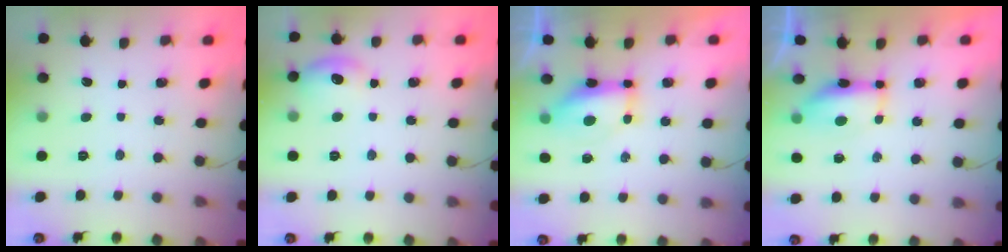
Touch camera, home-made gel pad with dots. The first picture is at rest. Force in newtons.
{"total": 10.9, "press": 8.4, "slide": 7.0}
{"total": 8.0, "press": 7.9, "slide": 1.1}
{"total": 11.3, "press": 8.9, "slide": 7.0}